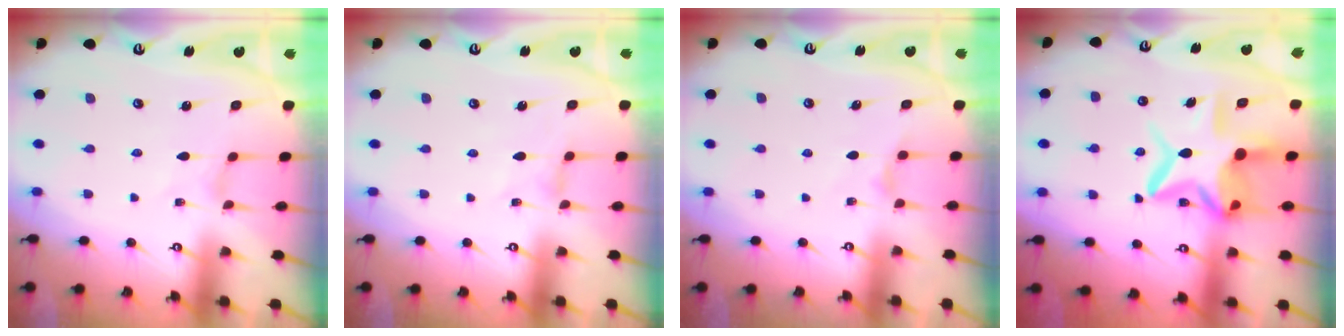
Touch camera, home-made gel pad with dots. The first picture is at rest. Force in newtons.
{"total": 0.0}
{"total": 3.9, "press": 3.9, "slide": 0.5}
{"total": 13.5, "press": 13.4, "slide": 1.1}